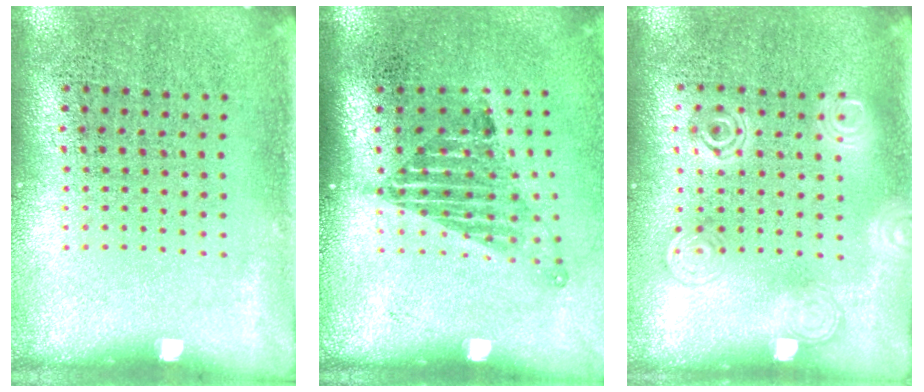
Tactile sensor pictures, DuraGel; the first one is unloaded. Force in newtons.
{"total": 1.6, "press": 1.1, "slide": 1.2}
{"total": 1.3, "press": 1.2, "slide": 0.3}